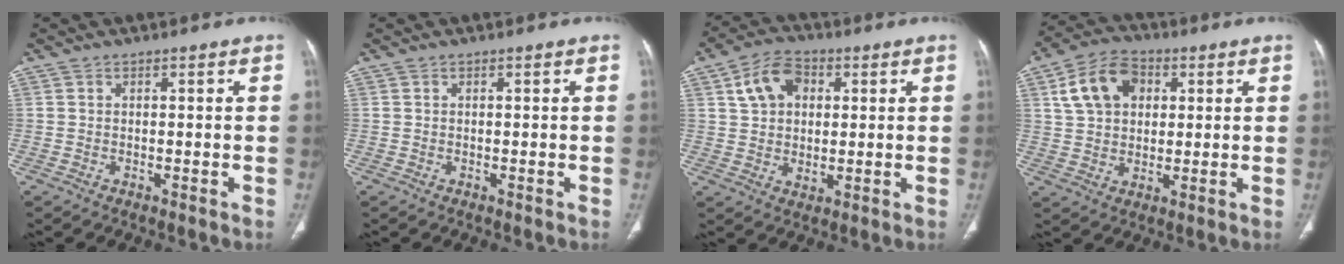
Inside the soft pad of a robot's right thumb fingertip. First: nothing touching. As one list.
[{"total": 0.0}, {"total": 9.7, "force": [3.0, 6.8, 6.1], "torque": [-0.090, 0.001, 0.051]}, {"total": 11.4, "force": [3.6, 8.1, 7.1], "torque": [-0.110, 0.007, 0.061]}]